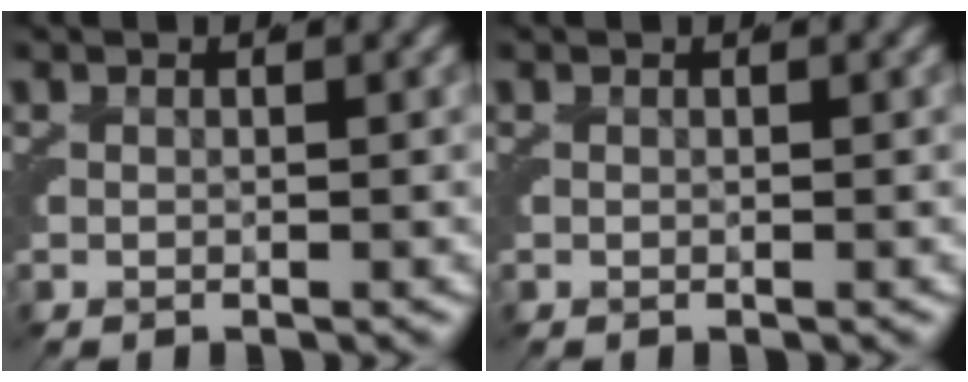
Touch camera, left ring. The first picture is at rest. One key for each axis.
{"total": 0.0}